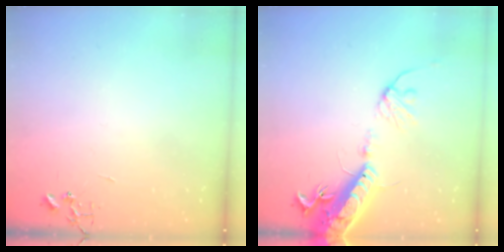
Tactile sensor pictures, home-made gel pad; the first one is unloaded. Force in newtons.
{"total": 16.6, "press": 16.2, "slide": 3.8}